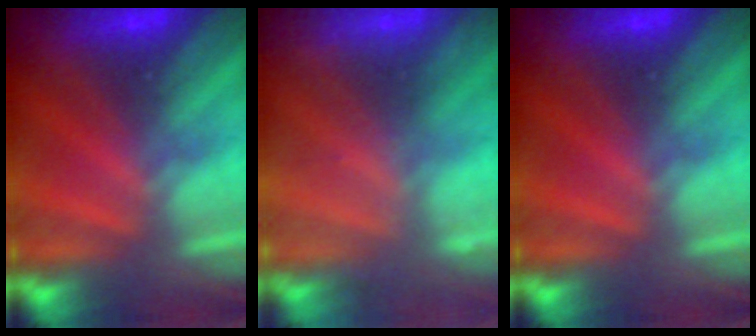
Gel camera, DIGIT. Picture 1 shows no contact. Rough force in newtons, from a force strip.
{"total": 2.3}
{"total": 0.0}